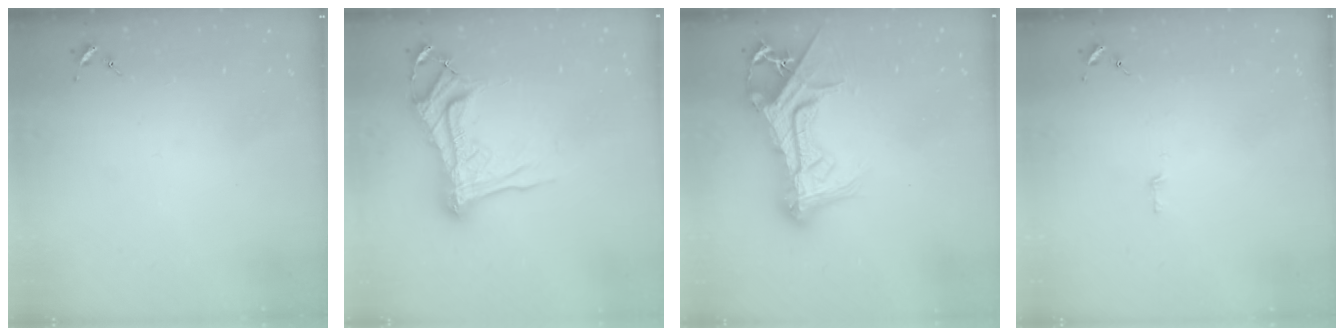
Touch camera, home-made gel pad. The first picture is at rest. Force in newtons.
{"total": 15.9, "press": 15.8, "slide": 1.8}
{"total": 19.6, "press": 19.5, "slide": 1.8}
{"total": 2.8, "press": 2.8, "slide": 0.2}